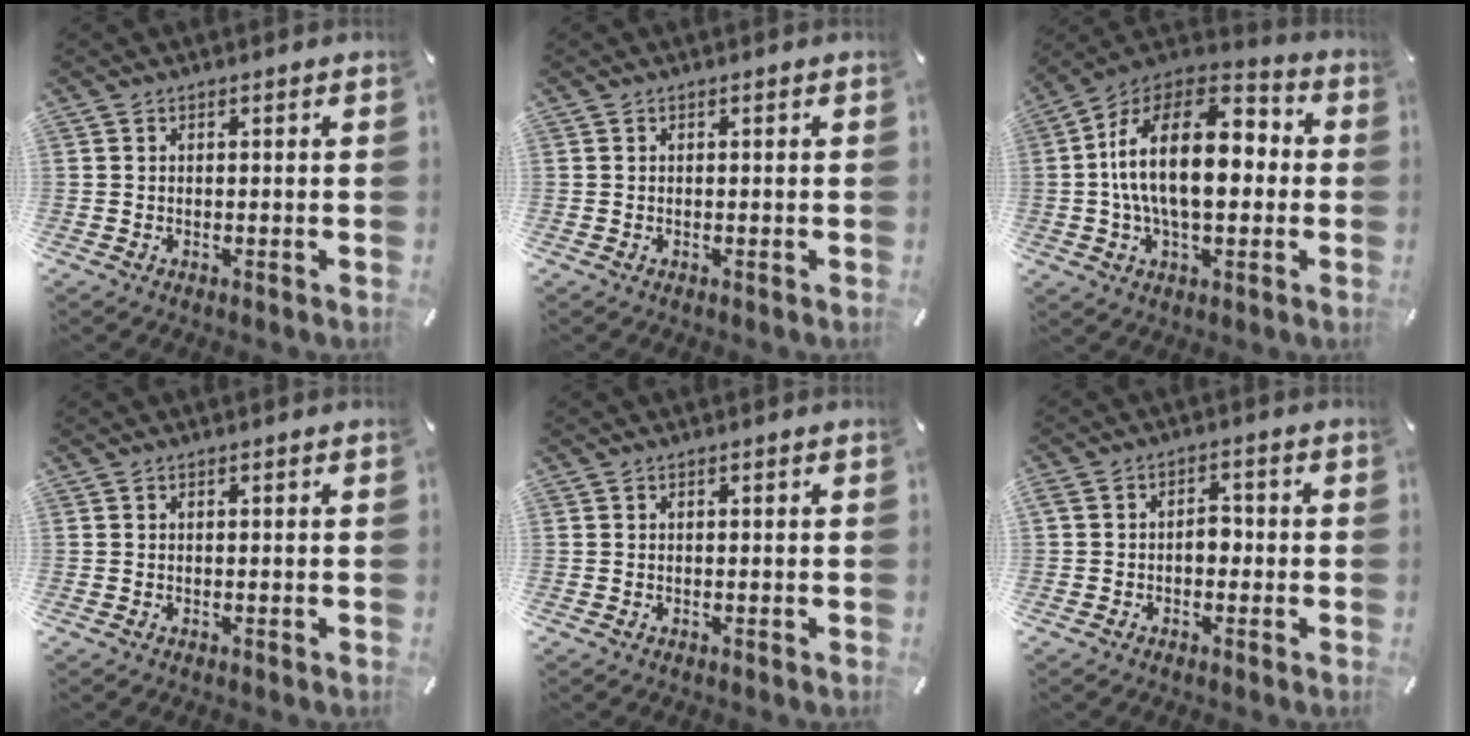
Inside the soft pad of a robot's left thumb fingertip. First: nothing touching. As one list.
[{"total": 0.0}, {"total": 21.1, "force": [0.7, 12.1, 17.2], "torque": [-0.320, 0.001, 0.003]}, {"total": 0.0}, {"total": 0.0}, {"total": 4.1, "force": [-1.0, 2.8, 2.8], "torque": [-0.052, 0.014, -0.022]}]